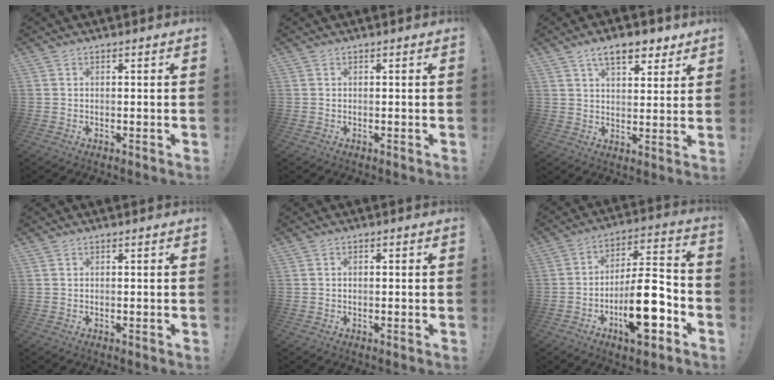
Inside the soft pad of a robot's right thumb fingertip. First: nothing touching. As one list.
[{"total": 0.0}, {"total": 9.6, "force": [6.1, 4.3, 6.0], "torque": [-0.087, -0.021, 0.109]}, {"total": 0.0}, {"total": 0.8, "force": [0.0, 0.5, 0.6], "torque": [-0.004, 0.000, -0.001]}, {"total": 17.9, "force": [-7.3, 6.8, 14.9], "torque": [-0.242, 0.046, -0.115]}]